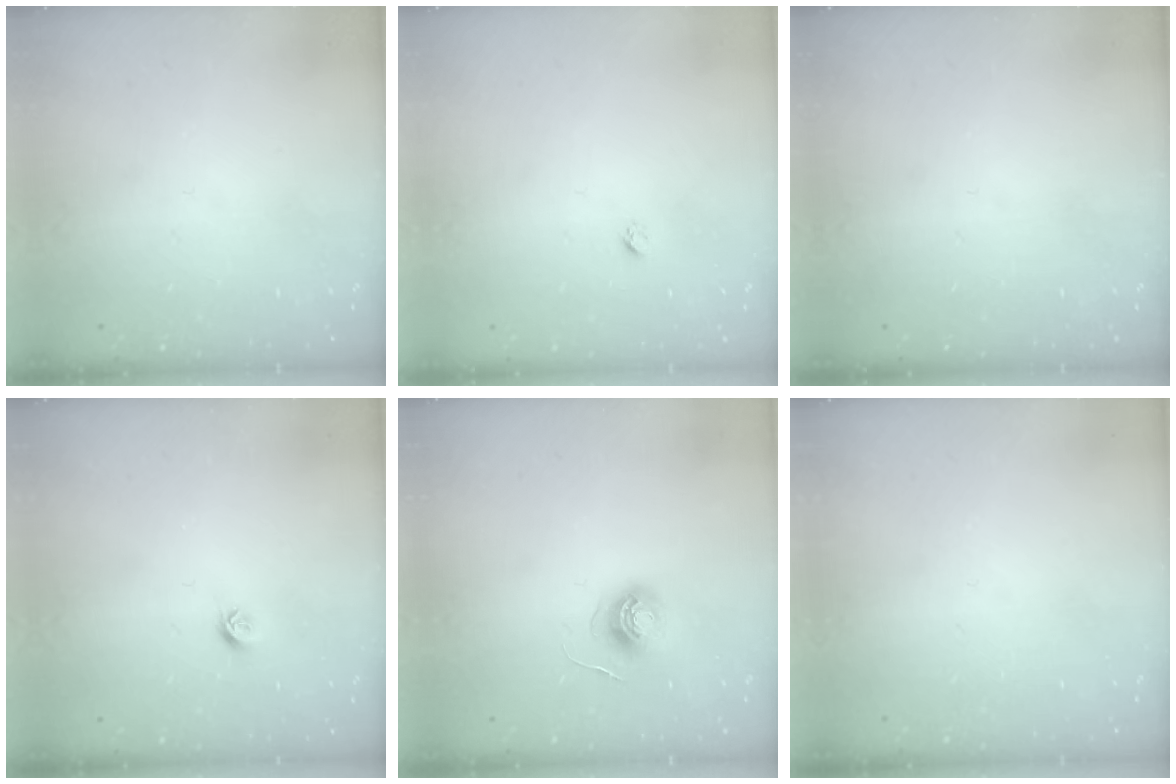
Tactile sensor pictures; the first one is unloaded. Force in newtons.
{"total": 1.9, "press": 1.9, "slide": 0.1}
{"total": 0.0}
{"total": 4.9, "press": 4.8, "slide": 0.9}
{"total": 6.0, "press": 6.0, "slide": 0.3}
{"total": 0.0}